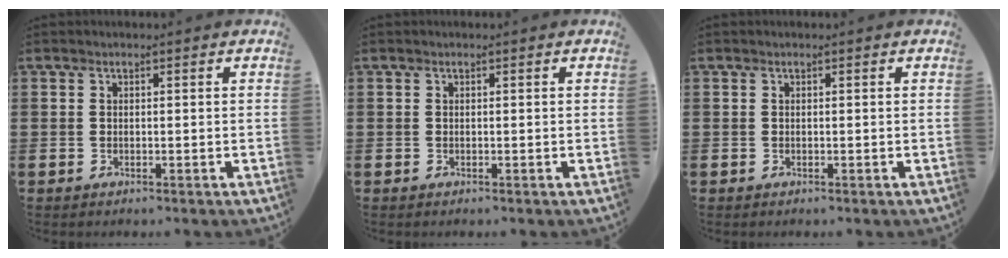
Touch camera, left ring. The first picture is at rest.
{"total": 0.0}
{"total": 0.0}